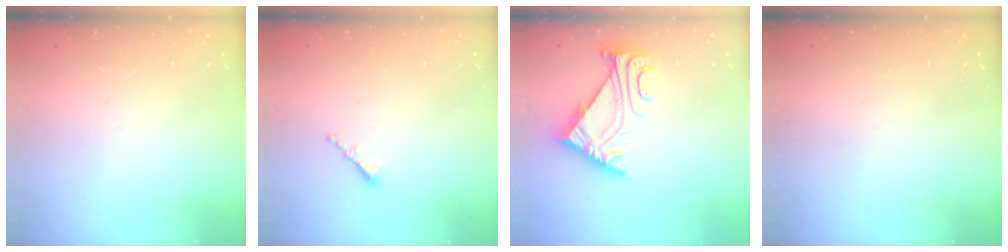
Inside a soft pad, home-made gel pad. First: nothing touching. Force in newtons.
{"total": 1.2, "press": 1.1, "slide": 0.5}
{"total": 5.9, "press": 5.8, "slide": 1.1}
{"total": 0.0}